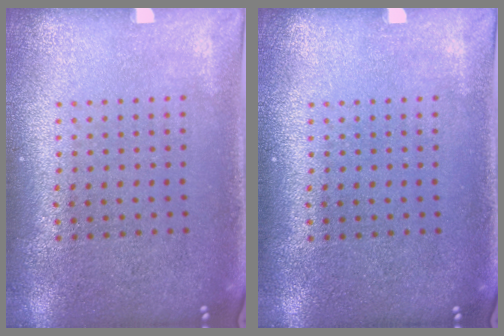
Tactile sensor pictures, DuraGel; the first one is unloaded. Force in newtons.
{"total": 0.0}